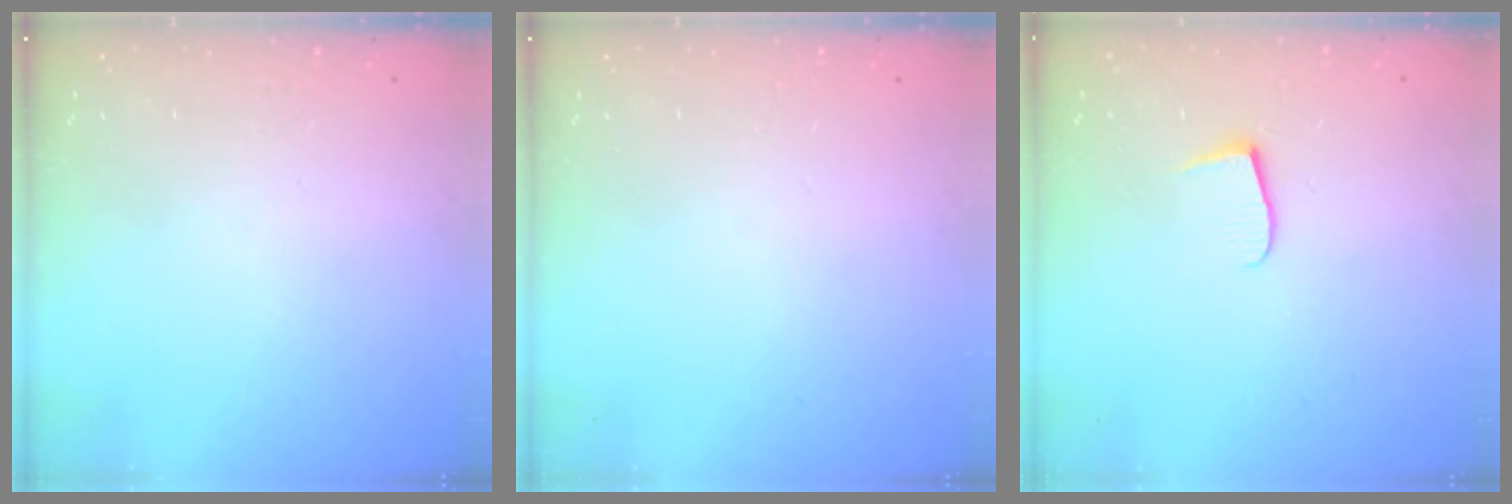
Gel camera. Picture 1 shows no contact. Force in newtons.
{"total": 0.0}
{"total": 7.0, "press": 6.9, "slide": 0.5}